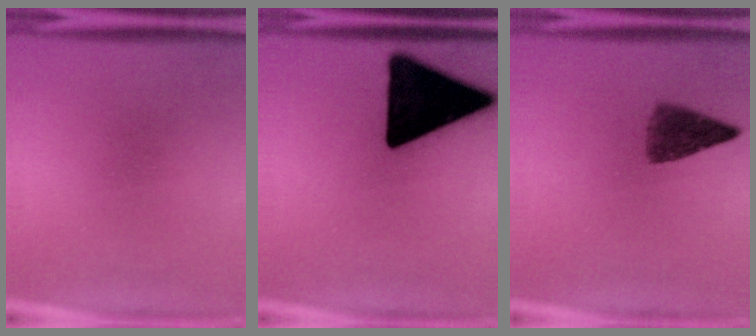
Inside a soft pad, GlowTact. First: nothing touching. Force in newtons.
{"total": 19.8}
{"total": 5.4}